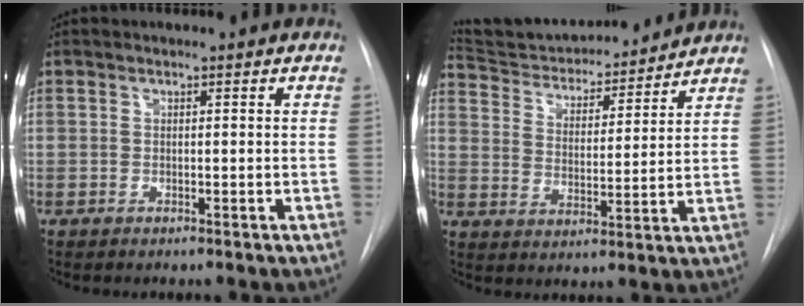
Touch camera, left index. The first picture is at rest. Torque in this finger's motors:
{"motor_torque": [-0.58, -1.39, 0.01, 0.03]}